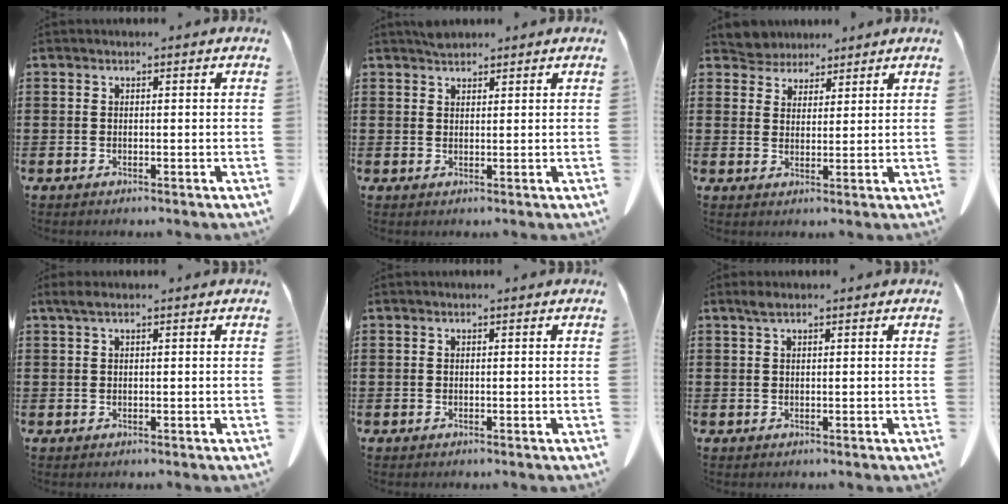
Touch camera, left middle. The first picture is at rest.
{"total": 1.6, "force": [1.5, 0.4, 0.3], "torque": [-0.011, -0.002, 0.029]}
{"total": 3.9, "force": [3.6, 1.5, -0.2], "torque": [-0.016, -0.010, 0.067]}
{"total": 1.2, "force": [0.4, 0.2, 1.1], "torque": [-0.024, 0.001, 0.009]}
{"total": 0.0}
{"total": 1.3, "force": [0.8, 0.3, 1.0], "torque": [-0.023, 0.000, 0.015]}